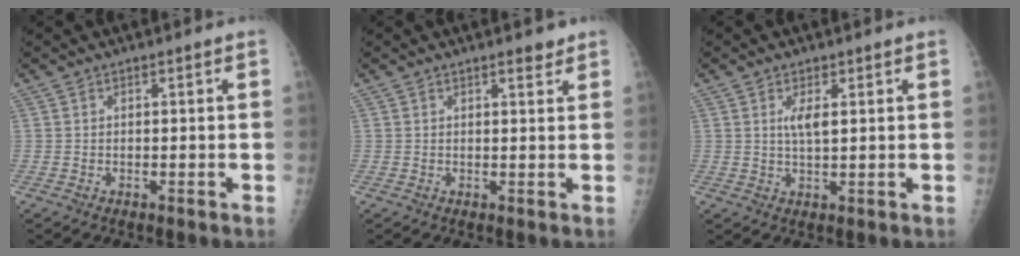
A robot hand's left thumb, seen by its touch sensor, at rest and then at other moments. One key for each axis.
{"total": 2.0, "fx": 1.7, "fy": 0.6, "fz": 1.0, "tx": -0.005, "ty": -0.010, "tz": 0.021}
{"total": 3.3, "fx": 1.2, "fy": 1.2, "fz": 2.8, "tx": -0.047, "ty": -0.008, "tz": 0.023}